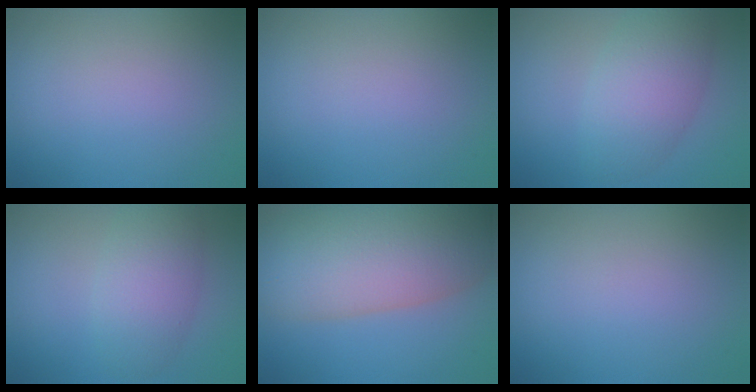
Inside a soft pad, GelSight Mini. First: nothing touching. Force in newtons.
{"total": 0.0}
{"total": 5.4, "press": 5.4, "slide": 0.2}
{"total": 4.2, "press": 4.2, "slide": 0.3}
{"total": 11.8, "press": 11.8, "slide": 0.7}
{"total": 0.0}